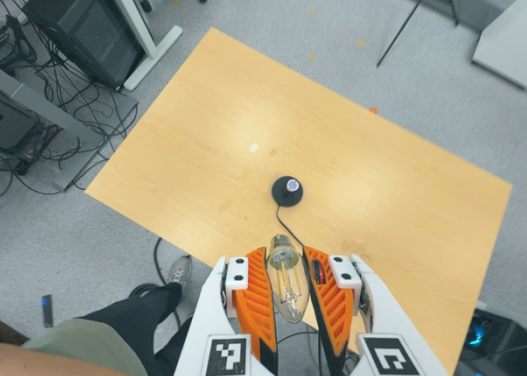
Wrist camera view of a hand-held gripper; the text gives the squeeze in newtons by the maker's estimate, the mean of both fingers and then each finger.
{"total": 19.8, "left": 21.3, "right": 18.3}